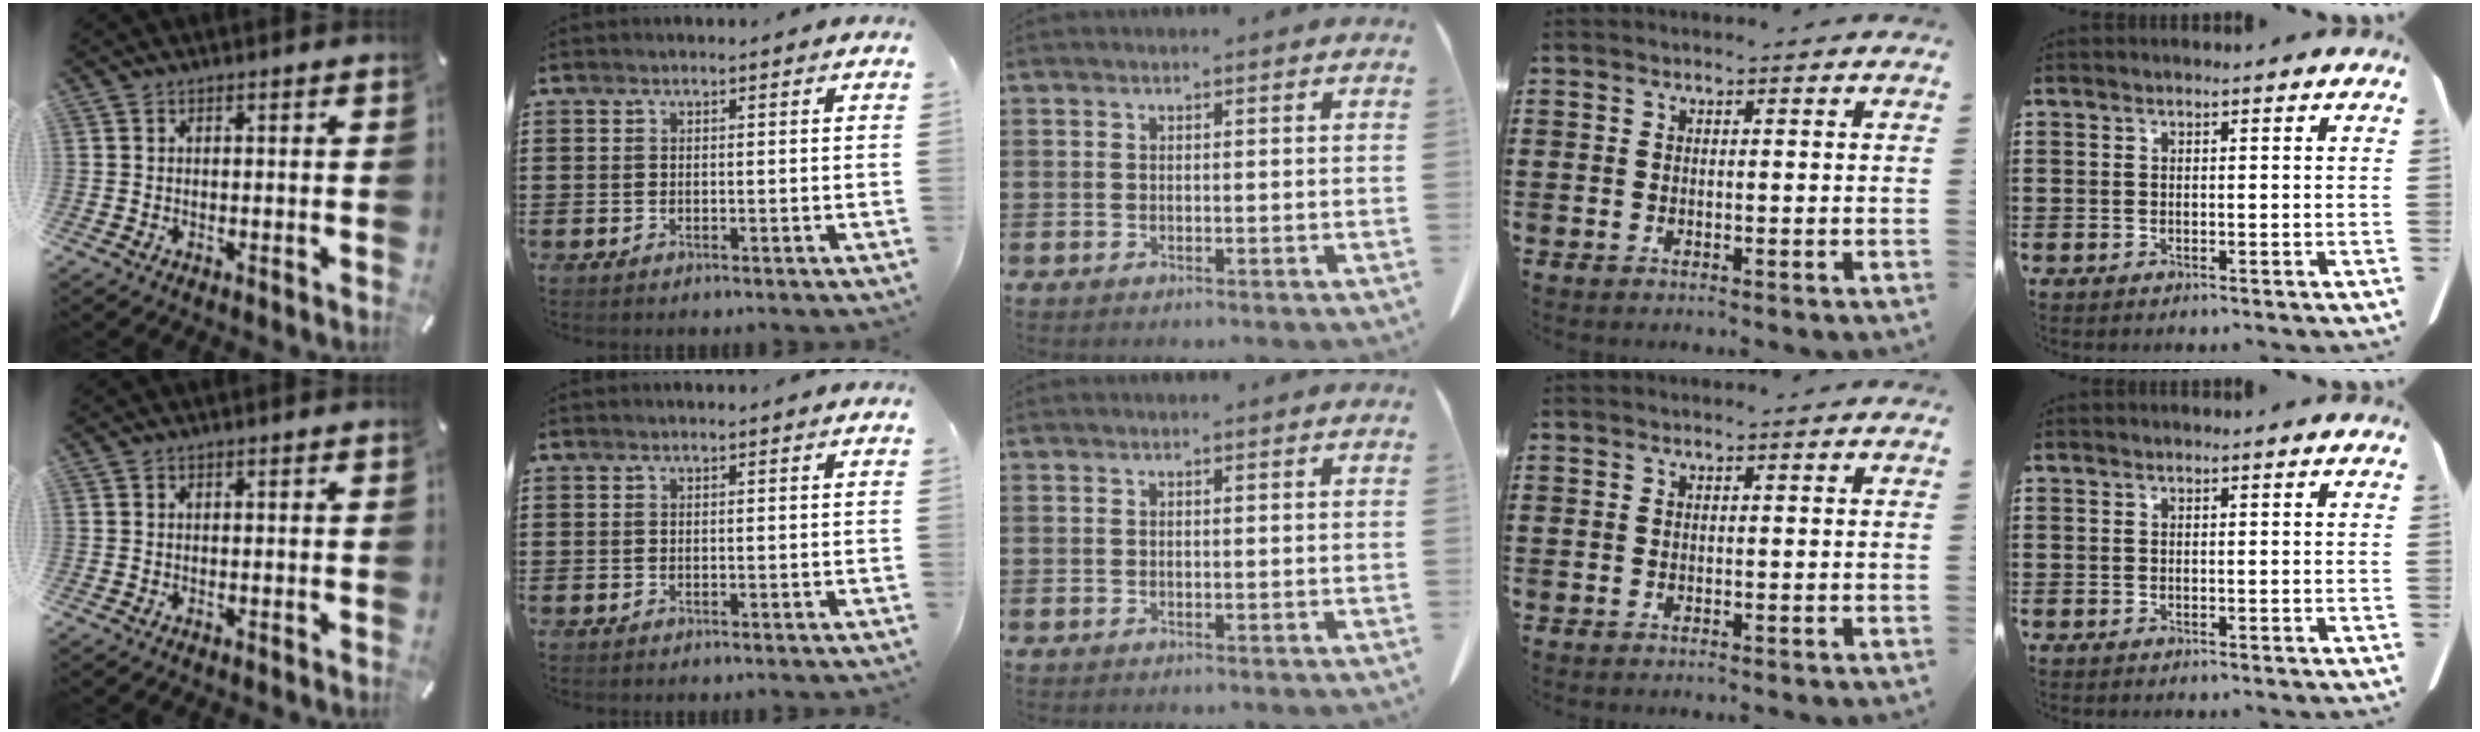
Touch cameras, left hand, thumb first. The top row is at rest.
{}